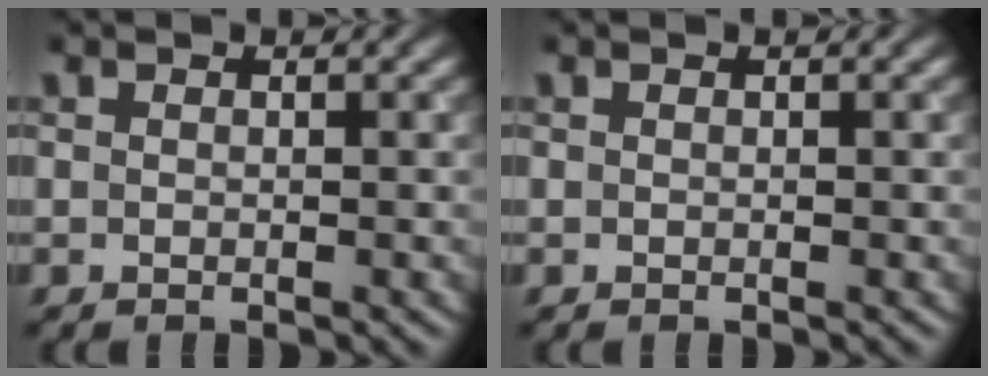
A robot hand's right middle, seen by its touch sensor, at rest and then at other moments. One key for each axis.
{"total": 0.0}